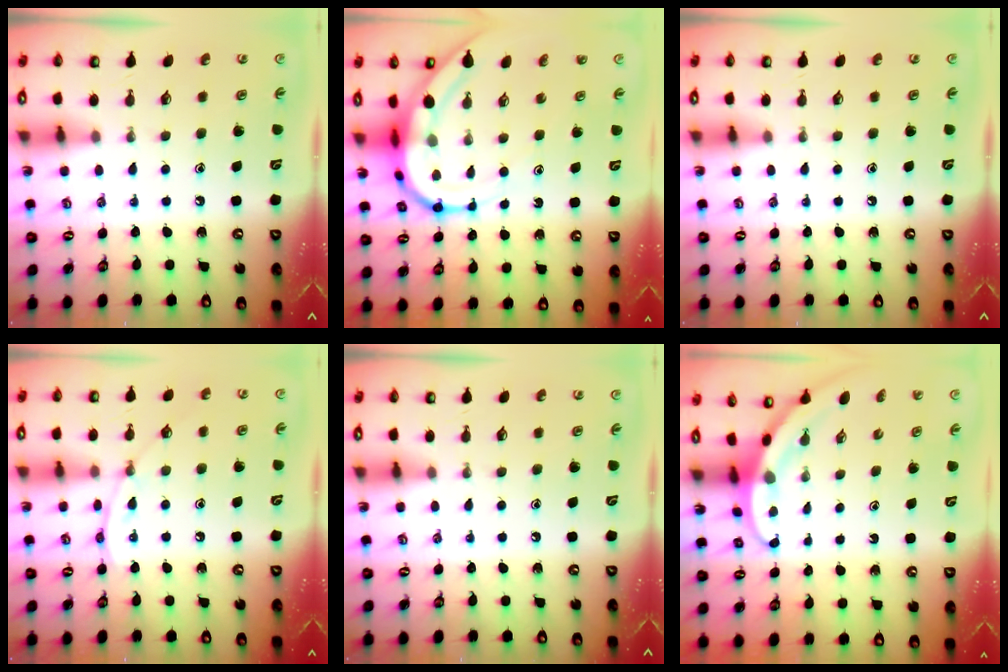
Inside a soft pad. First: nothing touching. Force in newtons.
{"total": 10.4, "press": 10.4, "slide": 1.0}
{"total": 0.0}
{"total": 6.1, "press": 6.1, "slide": 0.6}
{"total": 0.0}
{"total": 3.4, "press": 3.4, "slide": 0.2}